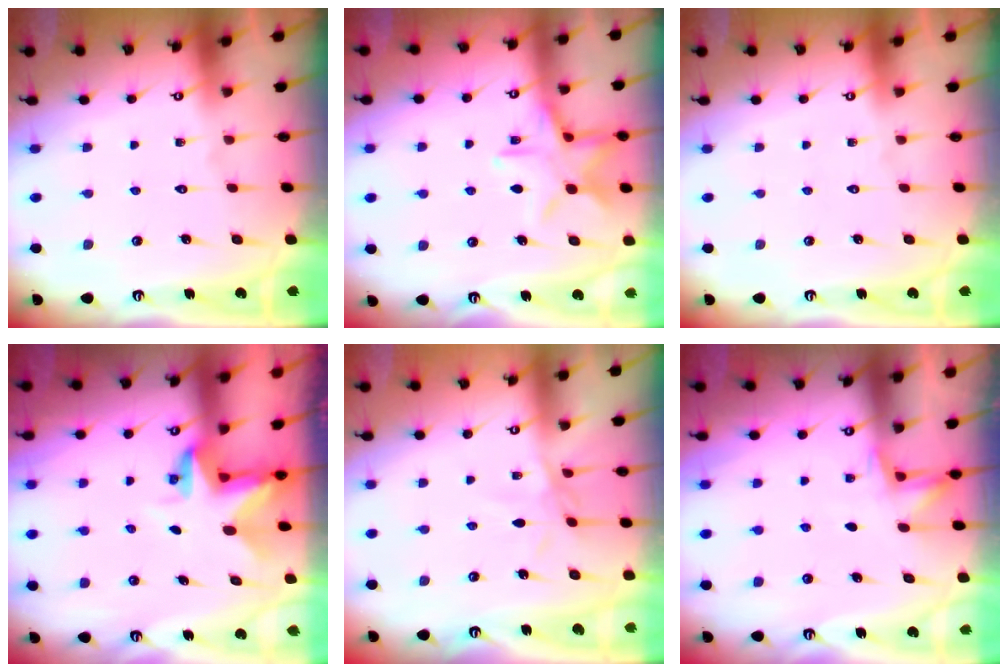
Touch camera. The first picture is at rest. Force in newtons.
{"total": 12.8, "press": 12.8, "slide": 1.0}
{"total": 0.0}
{"total": 3.3, "press": 3.3, "slide": 0.2}
{"total": 3.9, "press": 3.9, "slide": 0.4}
{"total": 3.9, "press": 3.9, "slide": 0.4}